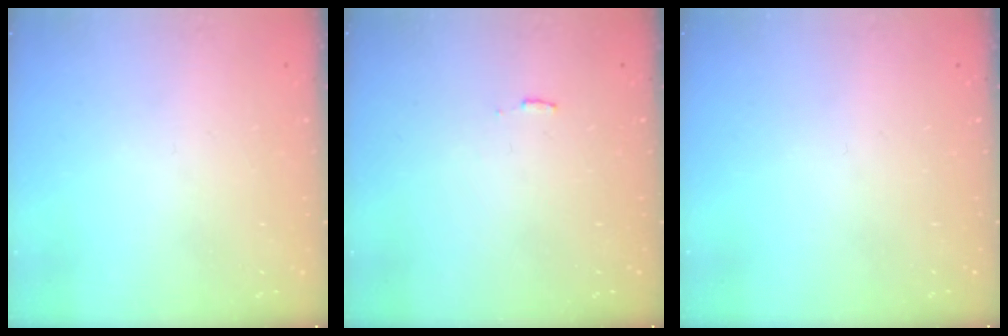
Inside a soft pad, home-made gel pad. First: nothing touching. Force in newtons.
{"total": 3.0, "press": 3.0, "slide": 0.2}
{"total": 0.0}